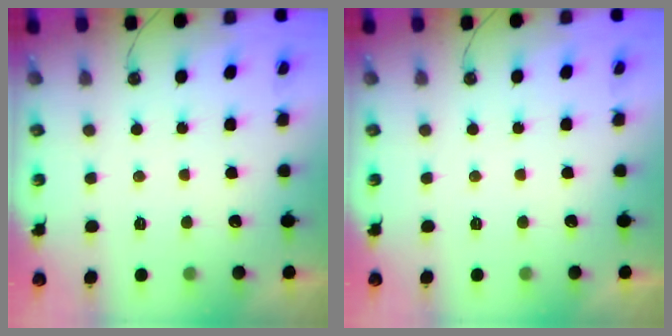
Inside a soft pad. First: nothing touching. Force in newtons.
{"total": 0.0}